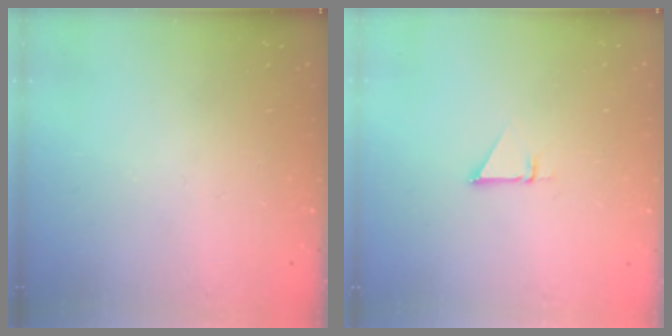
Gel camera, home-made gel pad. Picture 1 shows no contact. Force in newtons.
{"total": 1.4, "press": 1.4, "slide": 0.0}